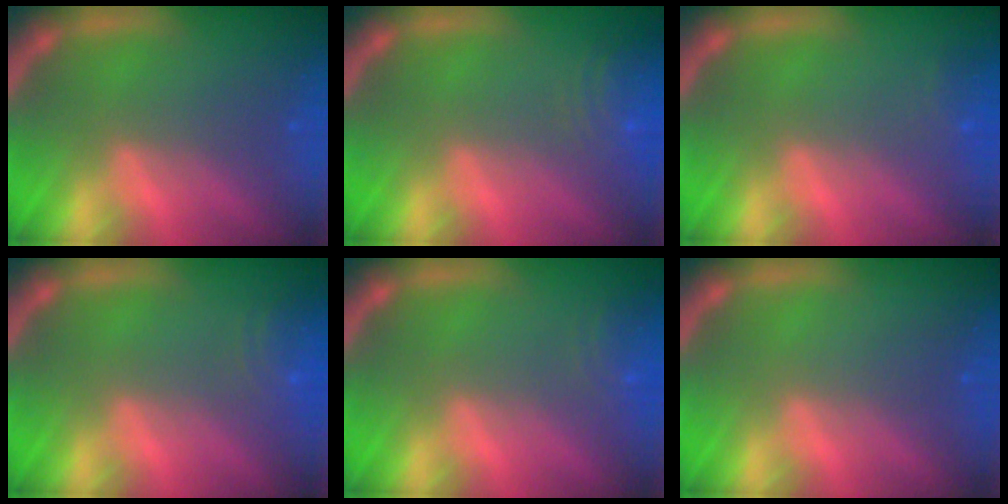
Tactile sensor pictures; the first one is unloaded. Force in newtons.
{"total": 5.1}
{"total": 1.4}
{"total": 3.5}
{"total": 2.5}
{"total": 0.0}